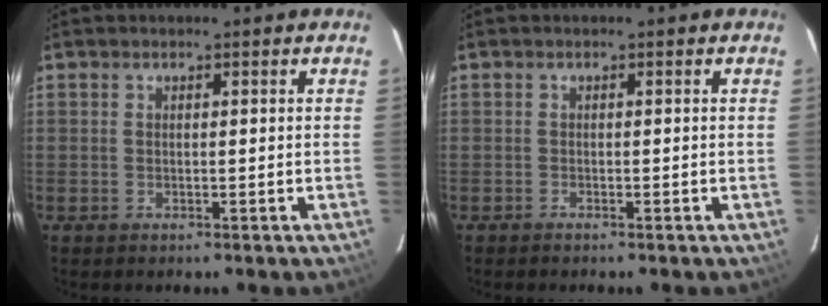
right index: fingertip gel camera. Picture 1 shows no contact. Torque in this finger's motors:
{"motor_torque": [0.07, -0.06, -0.01, 0.00]}